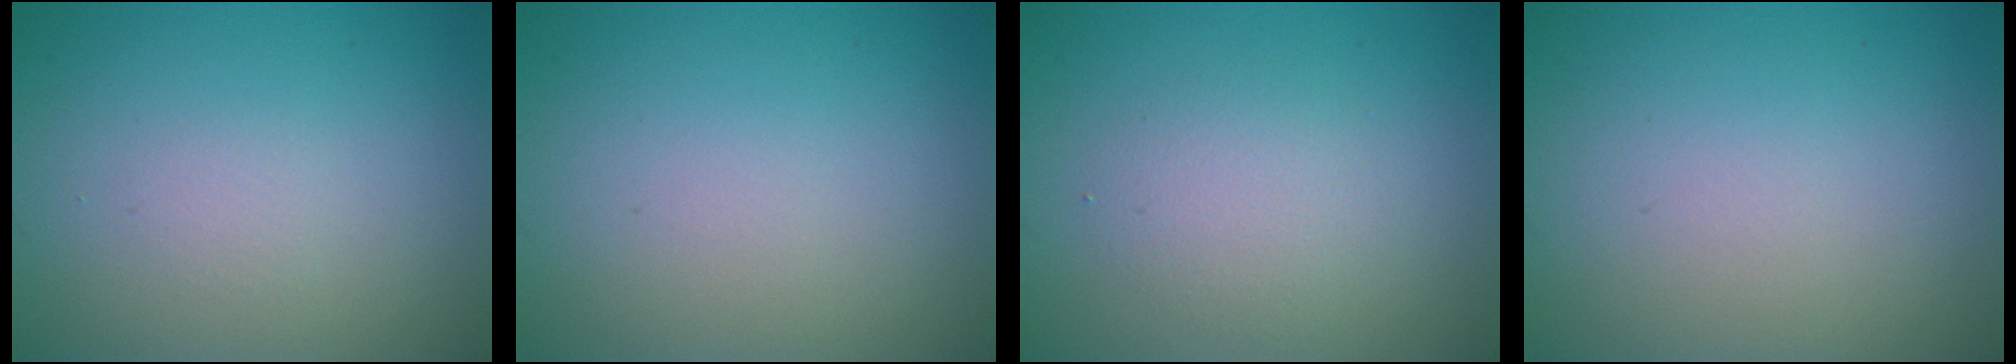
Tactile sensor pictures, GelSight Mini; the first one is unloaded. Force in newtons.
{"total": 0.0}
{"total": 2.3, "press": 2.3, "slide": 0.1}
{"total": 0.0}